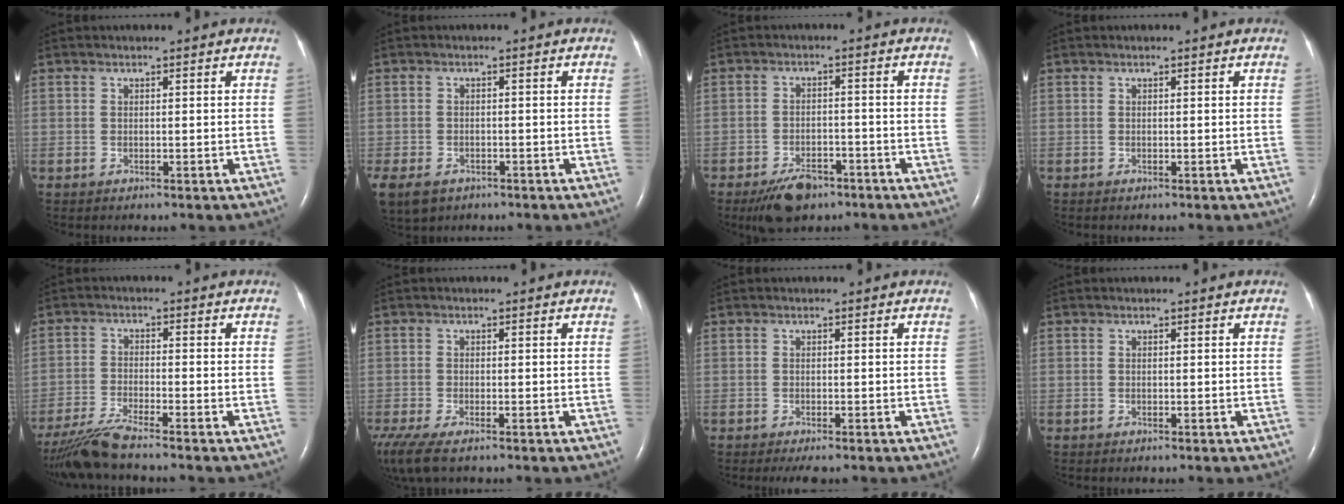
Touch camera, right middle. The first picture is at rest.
{"total": 9.7, "force": [-5.5, 6.8, 4.3], "torque": [-0.114, -0.011, -0.076]}
{"total": 6.3, "force": [-4.4, 3.0, 3.3], "torque": [-0.064, -0.001, -0.069]}
{"total": 0.0}
{"total": 6.5, "force": [-5.7, -0.8, 3.0], "torque": [-0.064, -0.028, -0.110]}
{"total": 8.0, "force": [-5.4, 2.5, 5.3], "torque": [-0.117, -0.019, -0.092]}
{"total": 2.6, "force": [-2.0, 0.7, 1.6], "torque": [-0.022, -0.007, -0.026]}
{"total": 0.0}